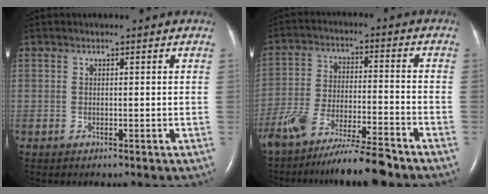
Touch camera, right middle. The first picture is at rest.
{"total": 13.3, "force": [-11.3, 0.8, 7.0], "torque": [-0.126, -0.019, -0.195]}